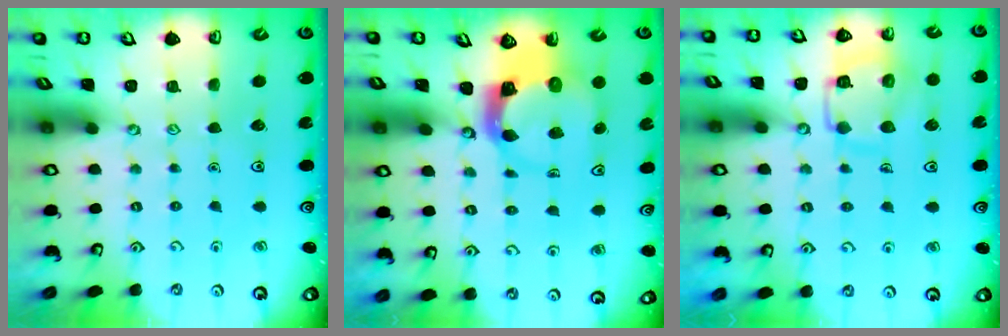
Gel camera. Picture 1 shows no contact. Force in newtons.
{"total": 4.3, "press": 4.3, "slide": 0.5}
{"total": 13.7, "press": 13.6, "slide": 1.3}